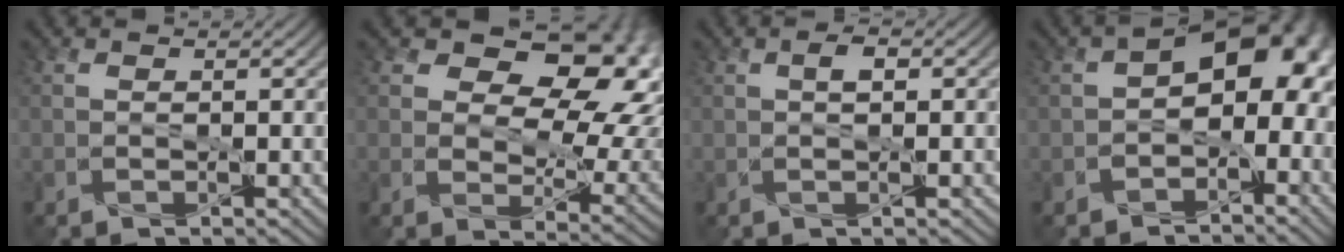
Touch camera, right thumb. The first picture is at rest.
{"total": 16.2, "force": [5.5, 10.3, 11.1], "torque": [-0.135, 0.018, 0.084]}
{"total": 1.8, "force": [0.2, 0.5, 1.7], "torque": [-0.031, 0.004, 0.004]}
{"total": 10.4, "force": [-0.9, 6.9, 7.8], "torque": [-0.088, 0.008, -0.028]}